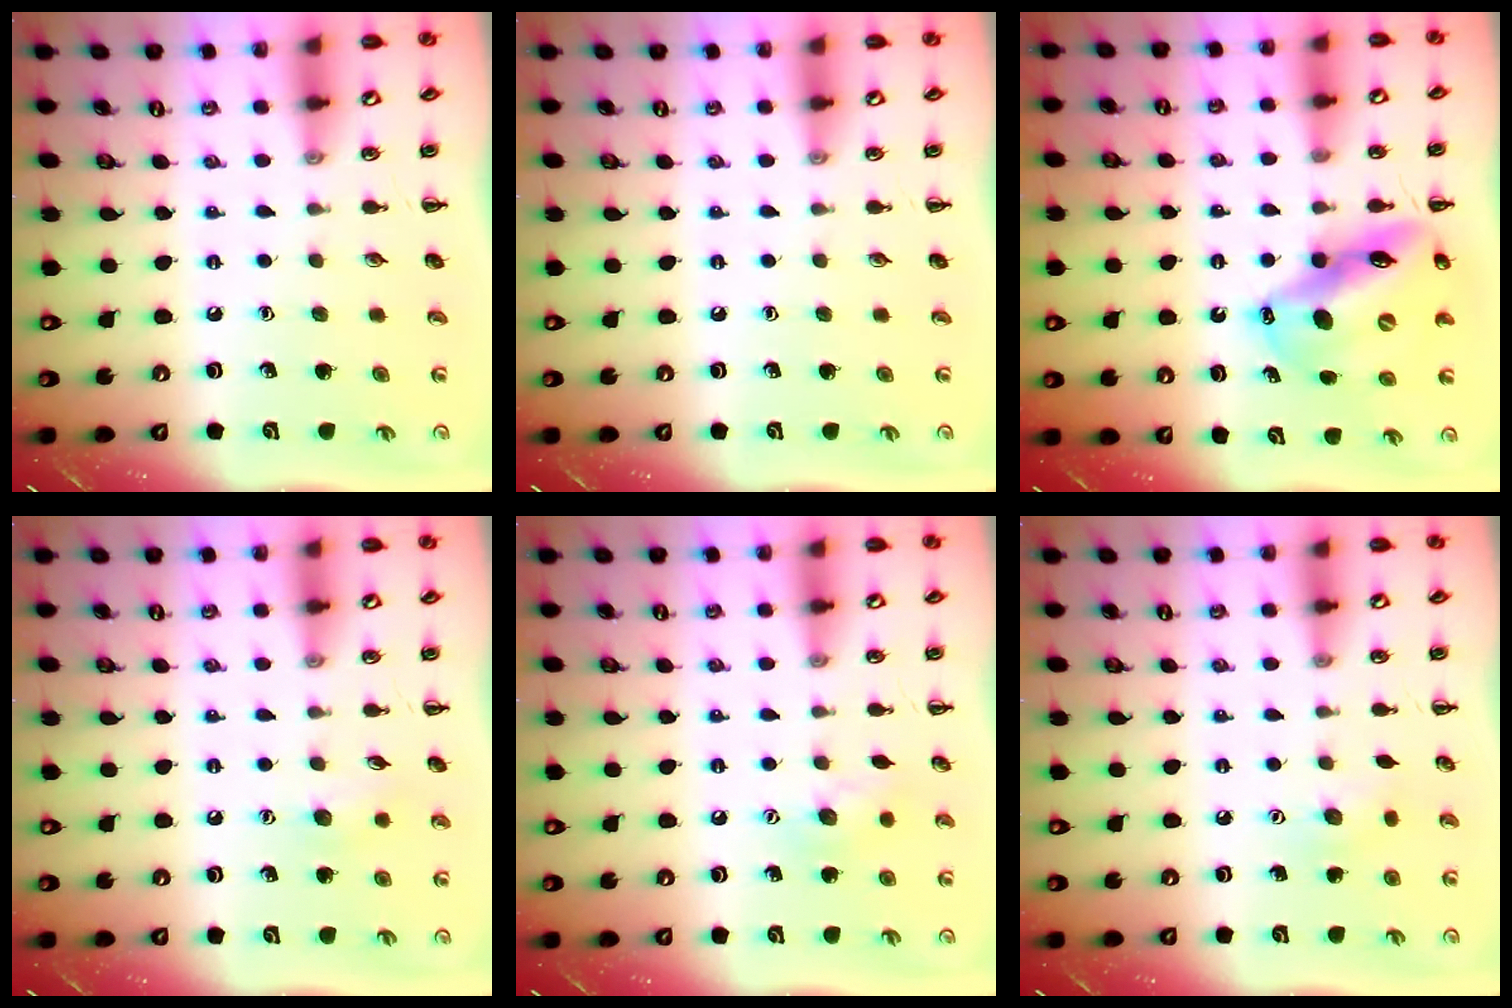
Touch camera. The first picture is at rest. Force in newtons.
{"total": 0.0}
{"total": 15.2, "press": 14.7, "slide": 3.8}
{"total": 6.0, "press": 5.8, "slide": 1.5}
{"total": 7.7, "press": 7.7, "slide": 1.1}
{"total": 3.8, "press": 3.7, "slide": 1.1}